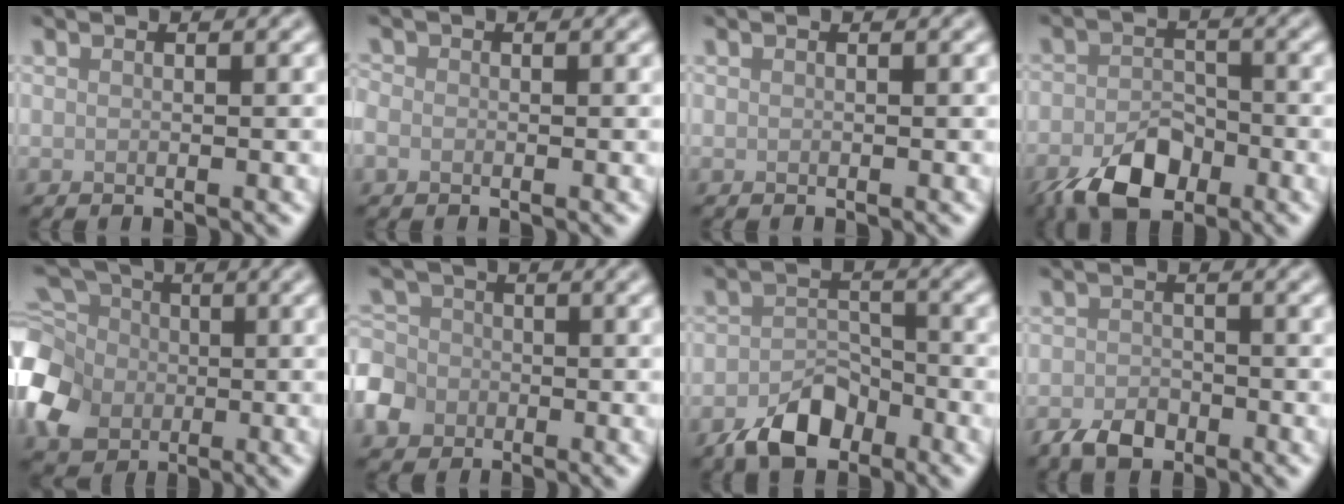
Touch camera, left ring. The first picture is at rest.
{"total": 1.0, "force": [-0.4, 0.8, 0.4], "torque": [-0.005, -0.002, -0.012]}
{"total": 0.0}
{"total": 5.8, "force": [-3.5, 3.3, 3.3], "torque": [-0.058, -0.004, -0.067]}
{"total": 8.7, "force": [-1.3, 6.9, 5.1], "torque": [-0.135, 0.003, -0.037]}
{"total": 4.8, "force": [-2.5, 3.8, 1.6], "torque": [-0.028, -0.004, -0.049]}
{"total": 4.6, "force": [-3.1, 2.6, 2.3], "torque": [-0.034, 0.000, -0.061]}
{"total": 2.8, "force": [-1.9, 1.7, 1.2], "torque": [-0.021, -0.002, -0.042]}